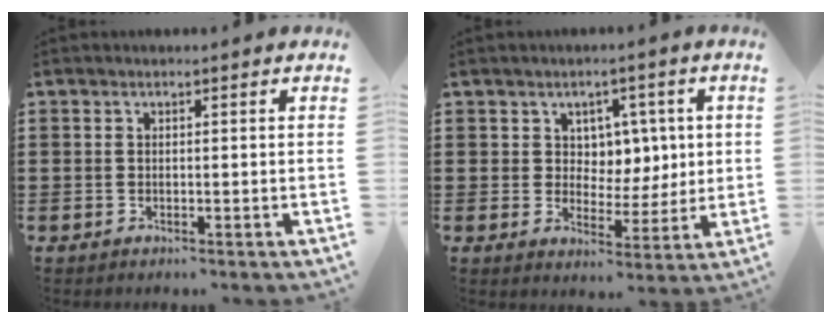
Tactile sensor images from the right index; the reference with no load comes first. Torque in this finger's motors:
{"motor_torque": [0.03, 0.07, 0.11, 0.01]}